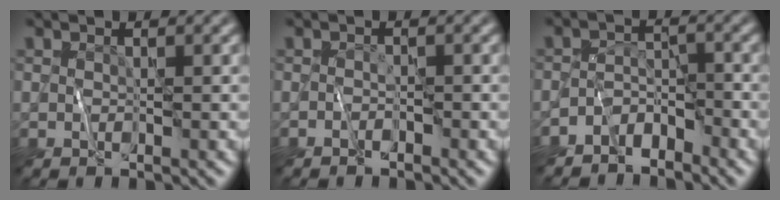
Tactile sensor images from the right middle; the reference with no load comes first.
{"total": 0.8, "force": [-0.7, 0.2, 0.1], "torque": [-0.001, 0.008, -0.014]}
{"total": 3.1, "force": [-2.7, 1.4, 0.7], "torque": [0.000, 0.003, -0.055]}